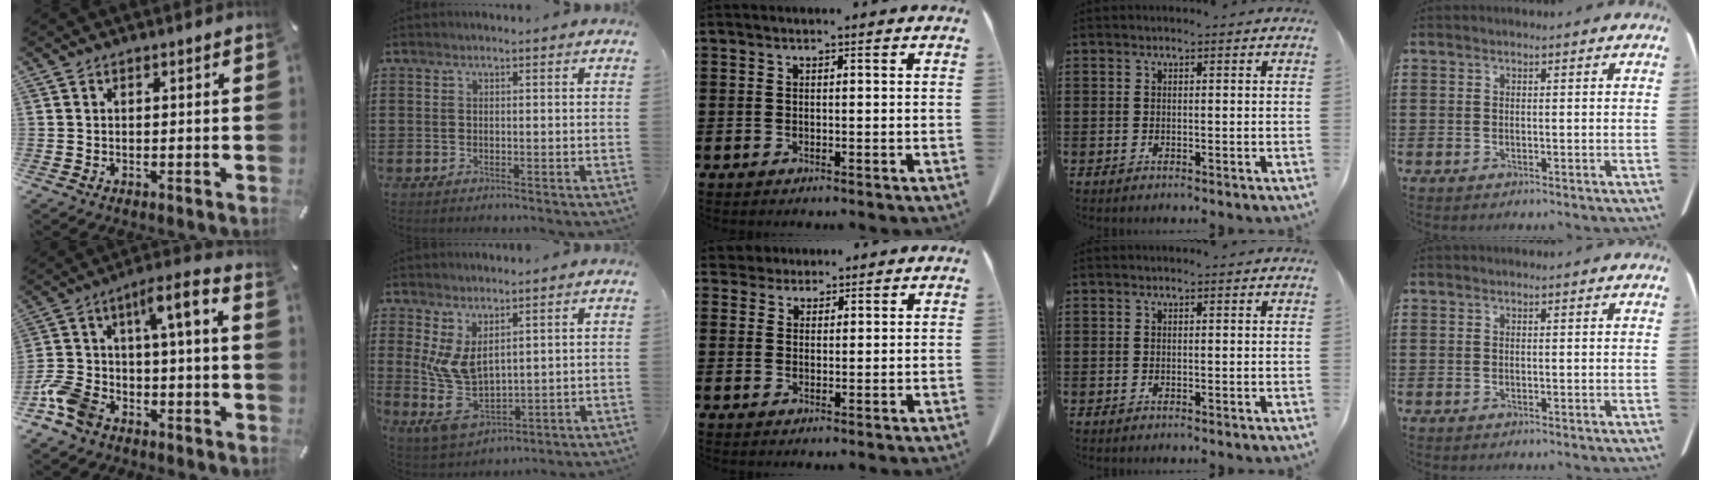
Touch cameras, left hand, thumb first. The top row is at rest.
{"thumb": {"total": 11.0, "force": [-4.6, 5.1, 8.6], "torque": [-0.166, 0.023, -0.092]}, "index": {"total": 7.7, "force": [1.9, 4.1, 6.2], "torque": [-0.145, -0.017, 0.038]}, "middle": {"total": 2.8, "force": [2.5, 1.2, 0.1], "torque": [-0.012, 0.002, 0.048]}}